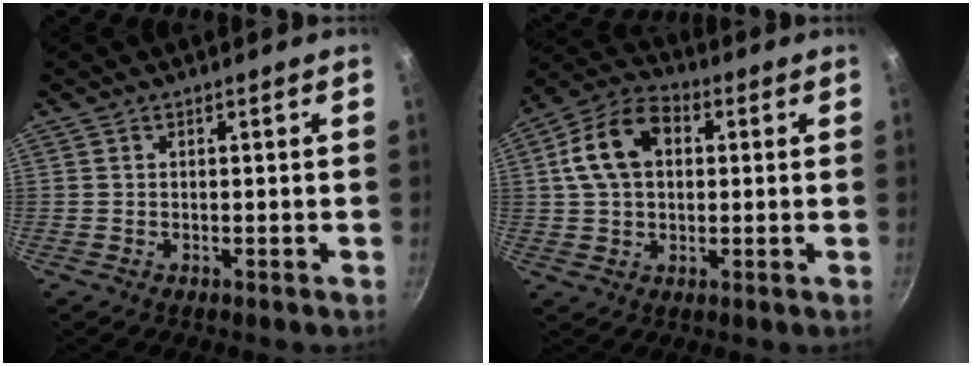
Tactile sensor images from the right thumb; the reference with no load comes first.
{"total": 12.2, "force": [2.5, 8.4, 8.6], "torque": [-0.135, 0.022, 0.029]}